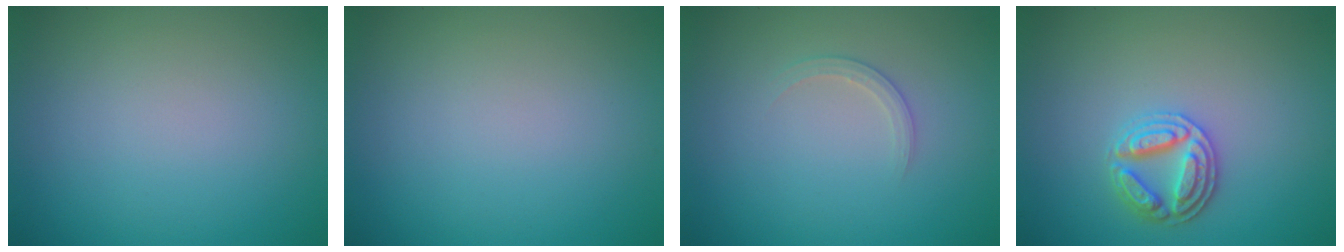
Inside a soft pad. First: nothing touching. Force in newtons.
{"total": 0.0}
{"total": 1.3, "press": 1.3, "slide": 0.1}
{"total": 3.0, "press": 2.9, "slide": 0.8}